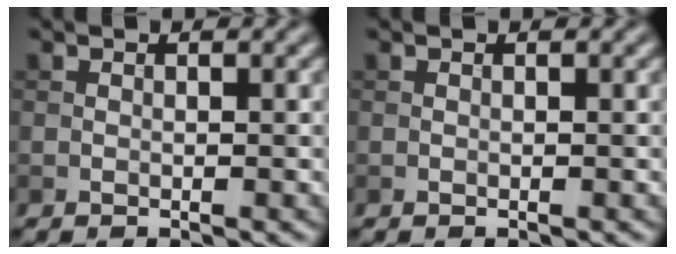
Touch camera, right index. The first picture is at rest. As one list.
[{"total": 0.0}]